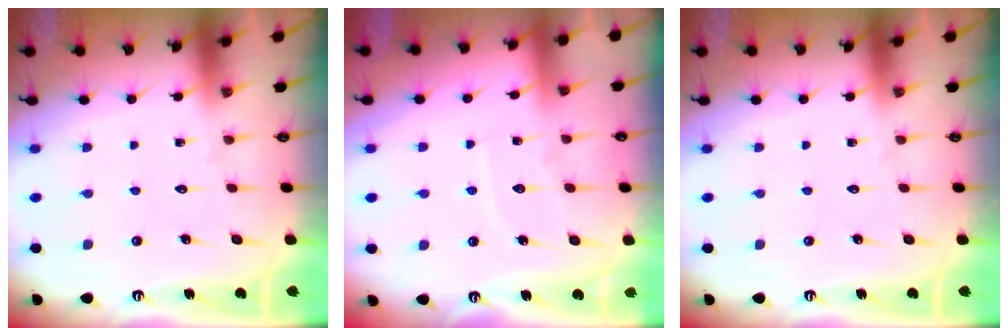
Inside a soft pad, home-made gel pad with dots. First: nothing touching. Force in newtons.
{"total": 5.8, "press": 5.8, "slide": 0.6}
{"total": 0.0}